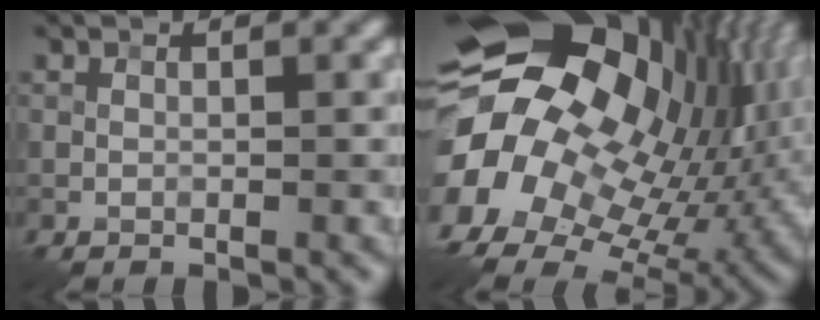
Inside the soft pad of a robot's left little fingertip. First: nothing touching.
{"total": 20.4, "force": [-0.5, 15.6, 13.1], "torque": [-0.228, -0.014, -0.005]}